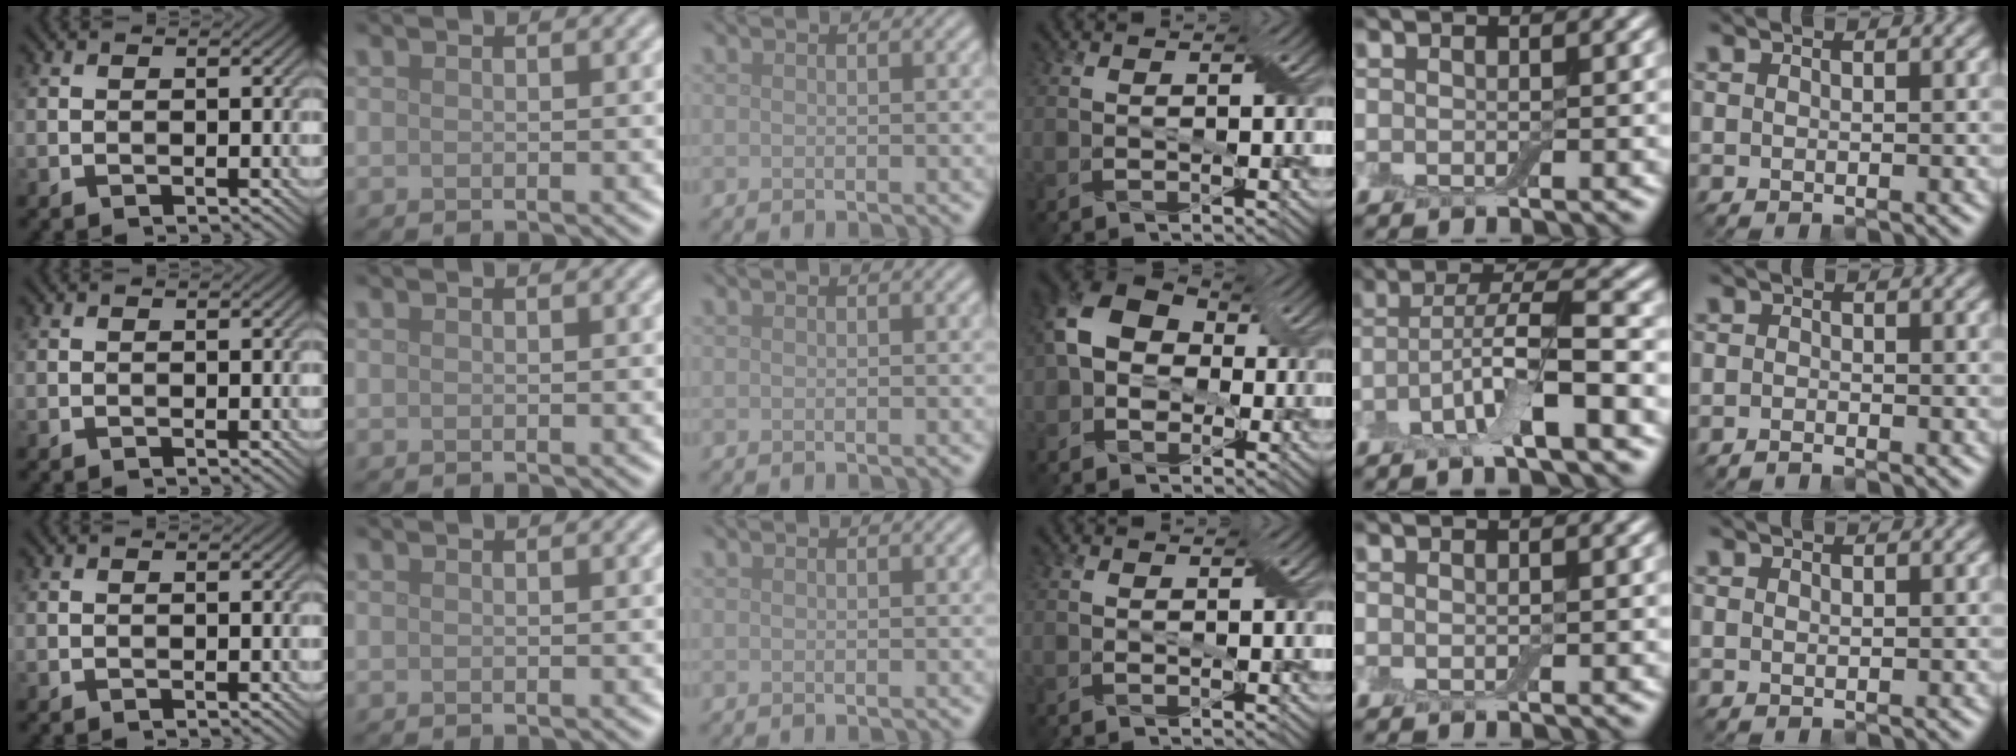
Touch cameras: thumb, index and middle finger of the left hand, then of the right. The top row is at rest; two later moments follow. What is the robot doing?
{"motion": "wipe", "object": "dish"}